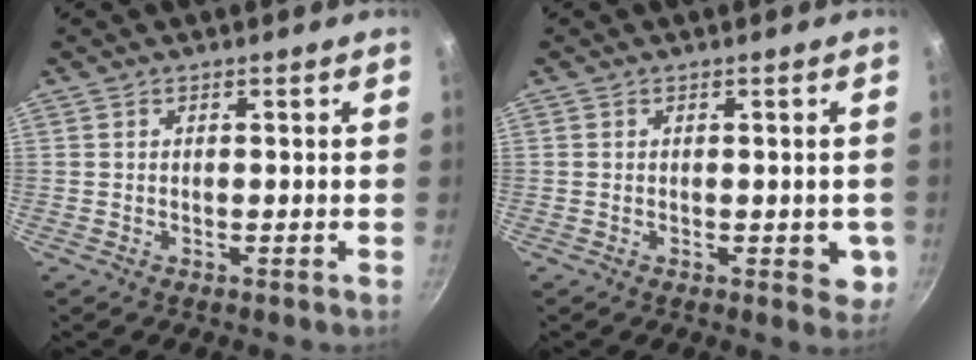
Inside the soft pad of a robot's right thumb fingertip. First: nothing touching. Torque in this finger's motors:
{"motor_torque": [0.45, 0.63, -0.19, 0.05, 0.02]}